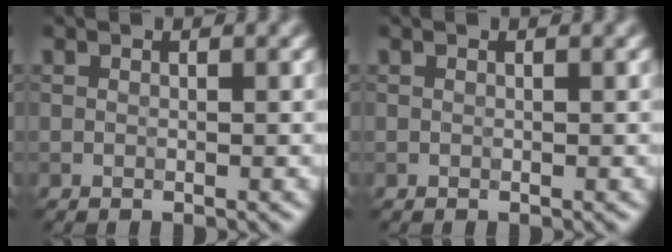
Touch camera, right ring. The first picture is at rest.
{"total": 0.0}